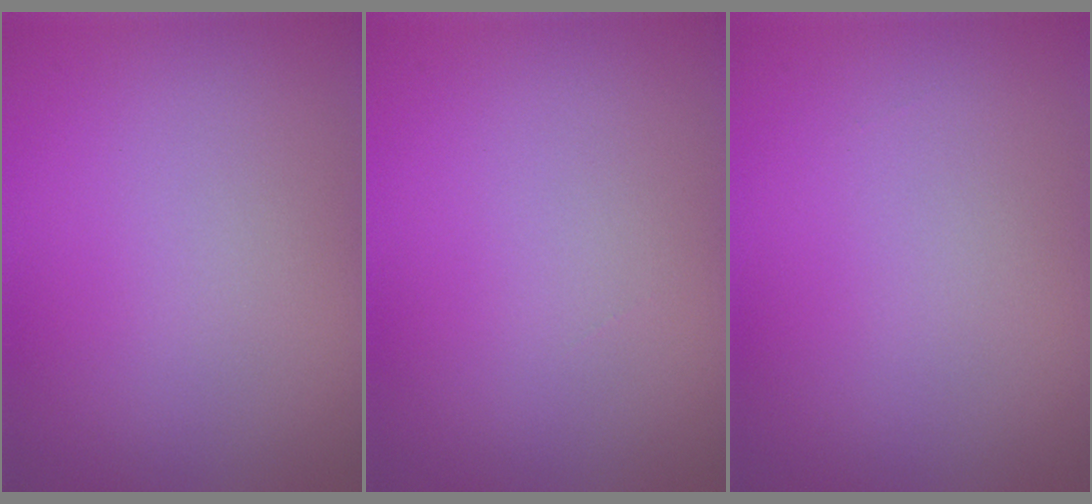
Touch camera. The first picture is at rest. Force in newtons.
{"total": 0.0}
{"total": 0.0}